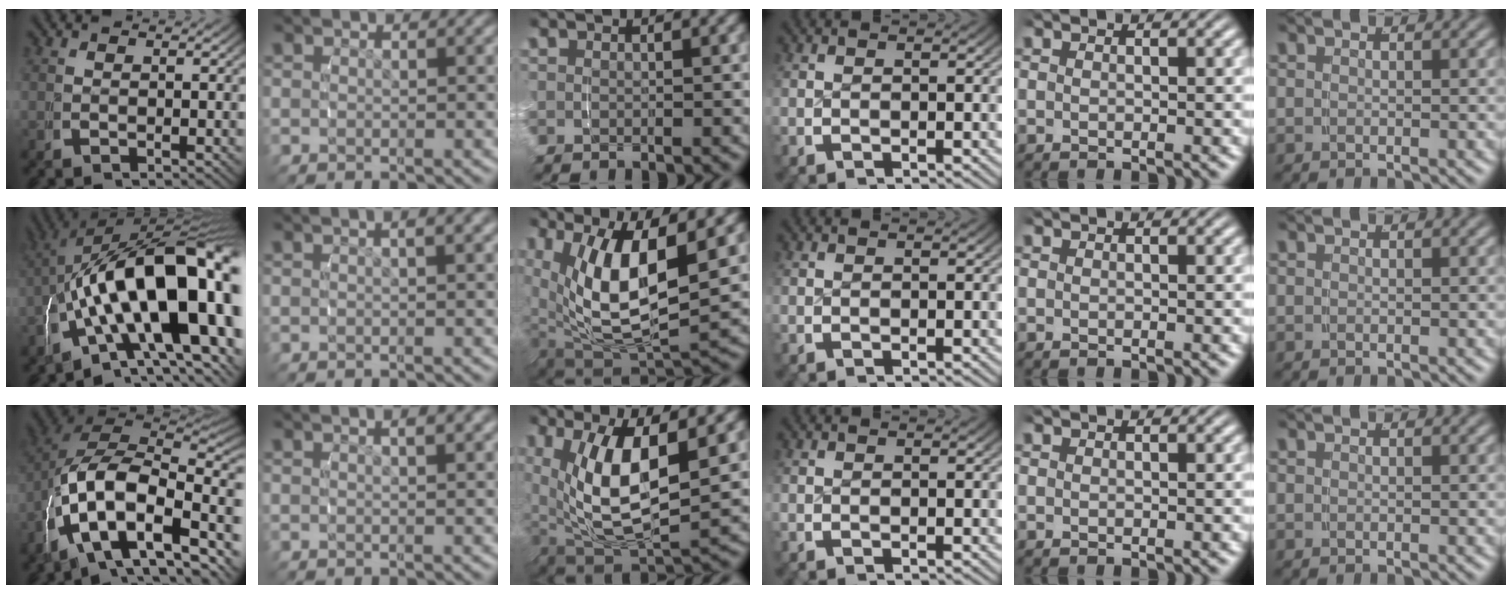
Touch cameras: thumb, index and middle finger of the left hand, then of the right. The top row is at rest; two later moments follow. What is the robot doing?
{"motion": "grasp_and_lifting", "object": "water bottle"}